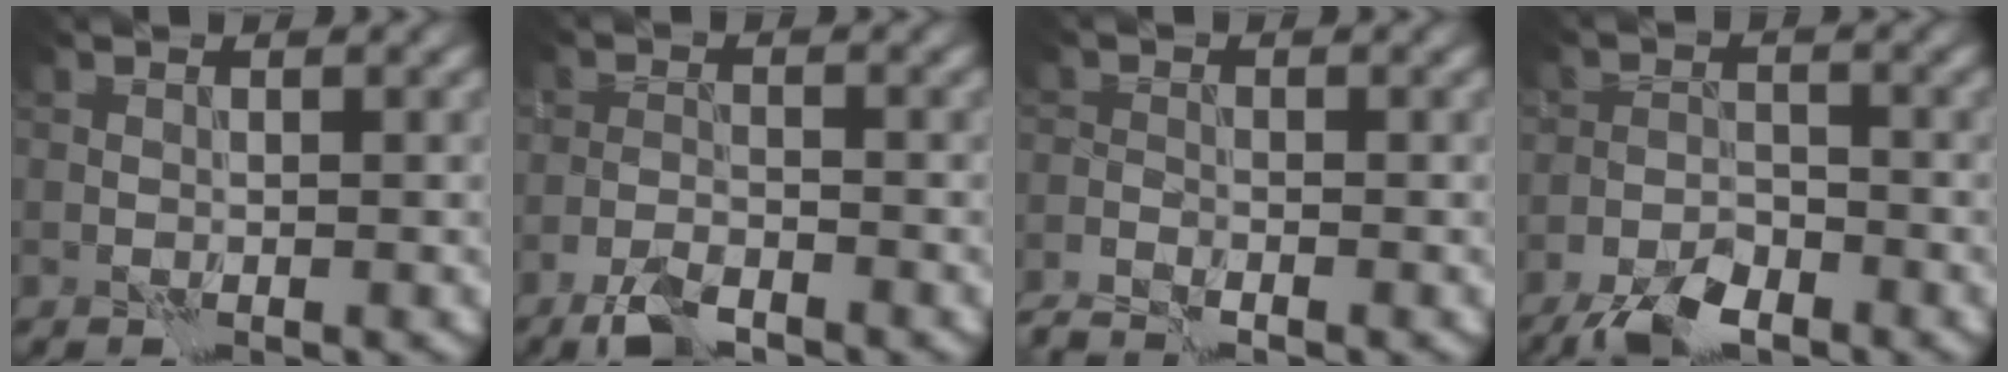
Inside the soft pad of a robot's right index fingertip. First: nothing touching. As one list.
[{"total": 3.5, "force": [-2.6, 1.1, 2.0], "torque": [-0.043, -0.002, -0.058]}, {"total": 2.4, "force": [-2.1, 0.5, 1.1], "torque": [-0.032, -0.008, -0.050]}, {"total": 4.9, "force": [-3.7, 1.9, 2.6], "torque": [-0.043, -0.002, -0.074]}]